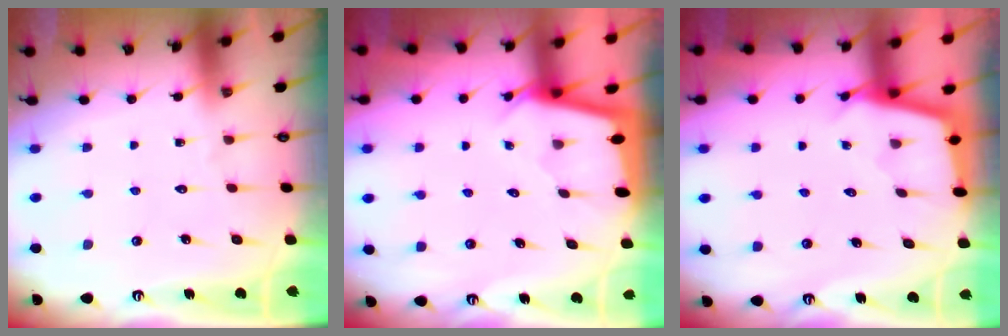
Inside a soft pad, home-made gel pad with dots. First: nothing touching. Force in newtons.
{"total": 2.0, "press": 2.0, "slide": 0.1}
{"total": 2.5, "press": 2.5, "slide": 0.2}